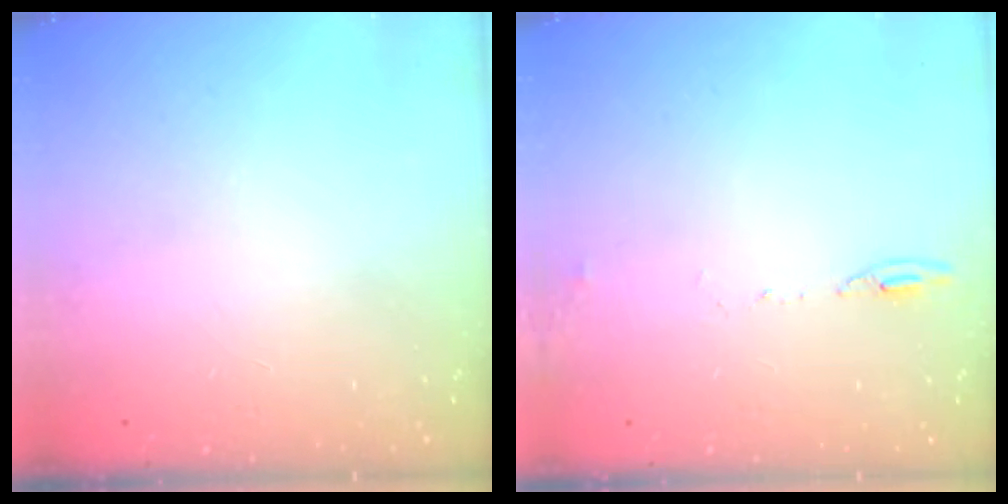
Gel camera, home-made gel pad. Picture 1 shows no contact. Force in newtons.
{"total": 6.2, "press": 5.9, "slide": 2.0}